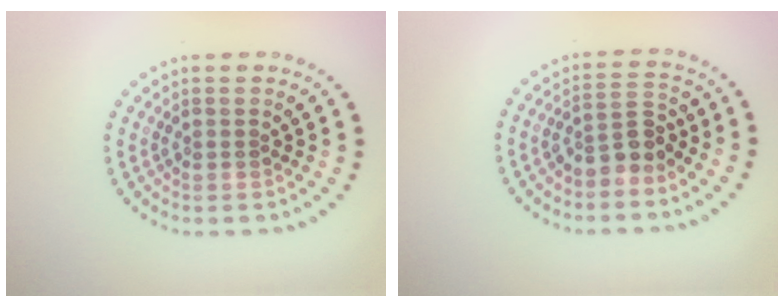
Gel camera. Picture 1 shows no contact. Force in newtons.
{"total": 2.9, "press": 2.6, "slide": 1.3}